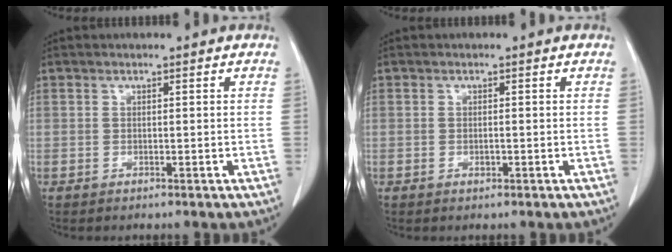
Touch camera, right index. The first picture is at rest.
{"total": 0.7, "force": [-0.2, 0.4, 0.6], "torque": [-0.014, 0.001, 0.002]}